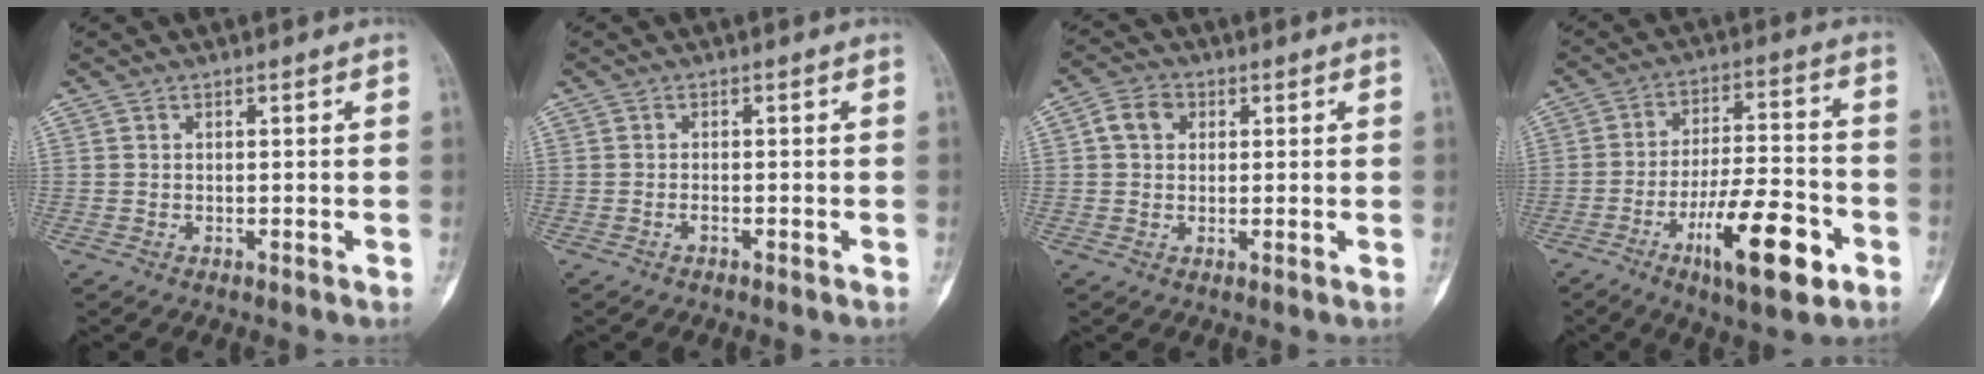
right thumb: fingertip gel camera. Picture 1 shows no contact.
{"total": 0.7, "force": [-0.4, 0.2, 0.4], "torque": [-0.007, 0.002, -0.009]}
{"total": 4.8, "force": [1.3, 3.8, 2.6], "torque": [-0.033, 0.006, 0.019]}
{"total": 16.1, "force": [-7.2, 5.0, 13.5], "torque": [-0.214, 0.035, -0.111]}